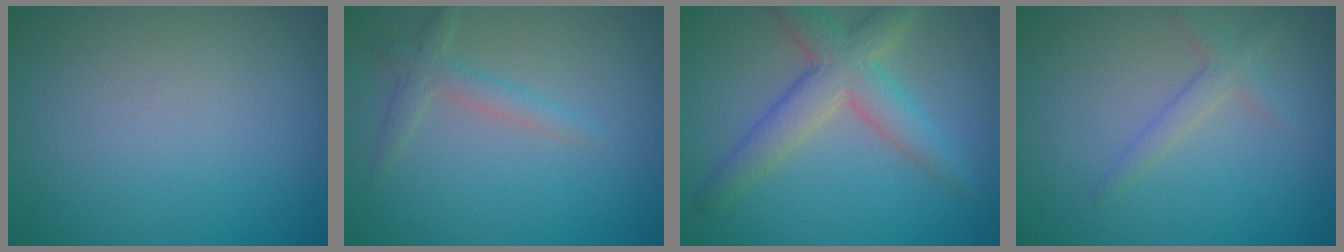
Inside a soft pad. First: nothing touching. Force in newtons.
{"total": 1.9, "press": 1.9, "slide": 0.1}
{"total": 5.0, "press": 5.0, "slide": 0.3}
{"total": 1.8, "press": 1.8, "slide": 0.1}